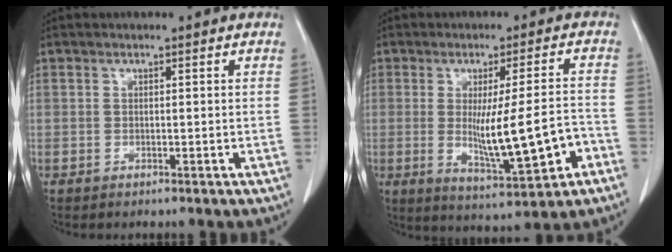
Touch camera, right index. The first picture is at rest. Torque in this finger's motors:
{"motor_torque": [1.20, 0.27, 0.64, 0.13]}